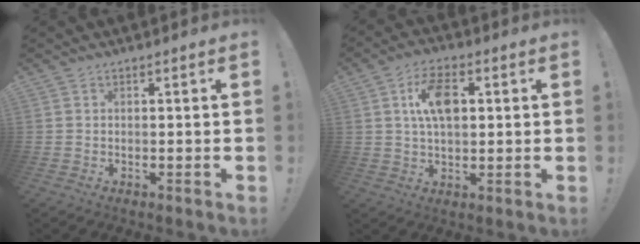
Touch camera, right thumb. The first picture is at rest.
{"total": 10.6, "force": [2.4, 6.0, 8.4], "torque": [-0.129, 0.008, 0.043]}